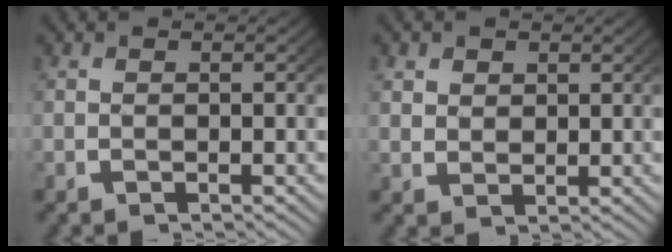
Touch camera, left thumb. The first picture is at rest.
{"total": 1.9, "force": [1.2, 1.4, 0.6], "torque": [-0.008, -0.007, 0.031]}